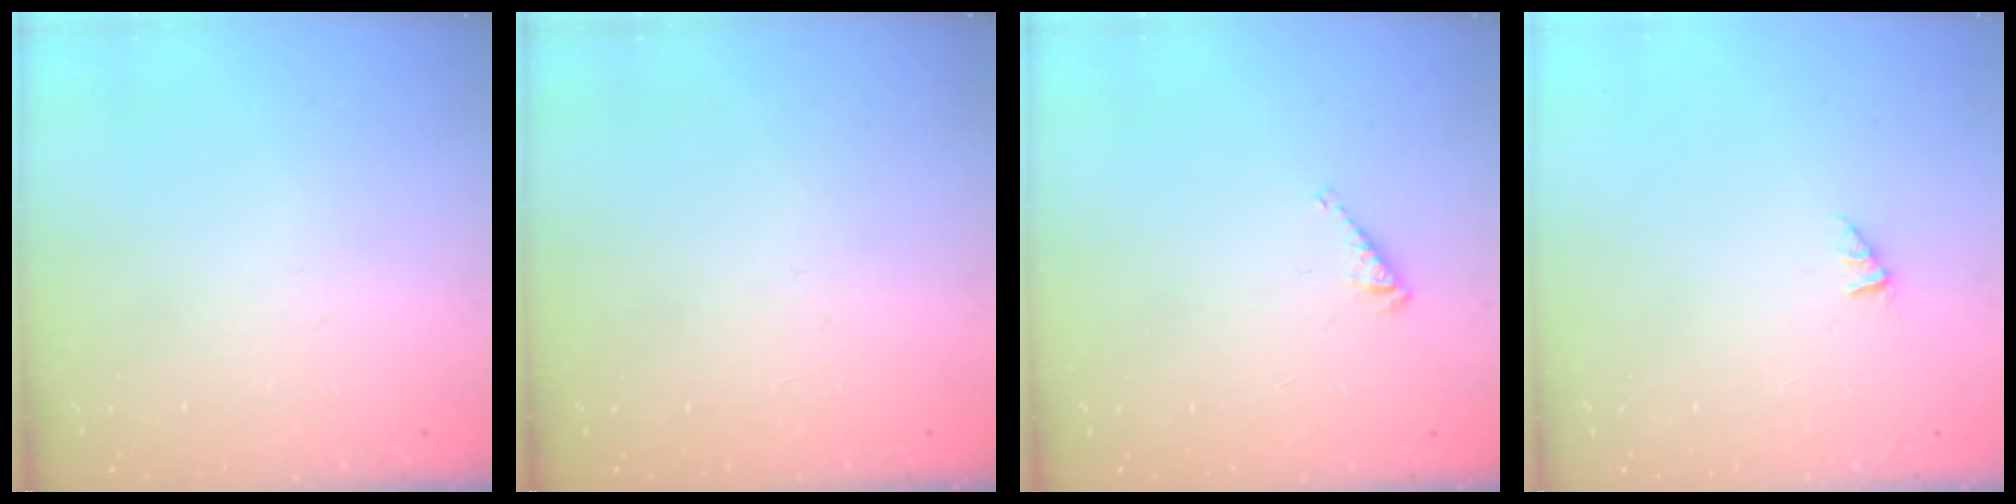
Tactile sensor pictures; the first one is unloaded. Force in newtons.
{"total": 0.0}
{"total": 2.6, "press": 2.6, "slide": 0.1}
{"total": 0.0}